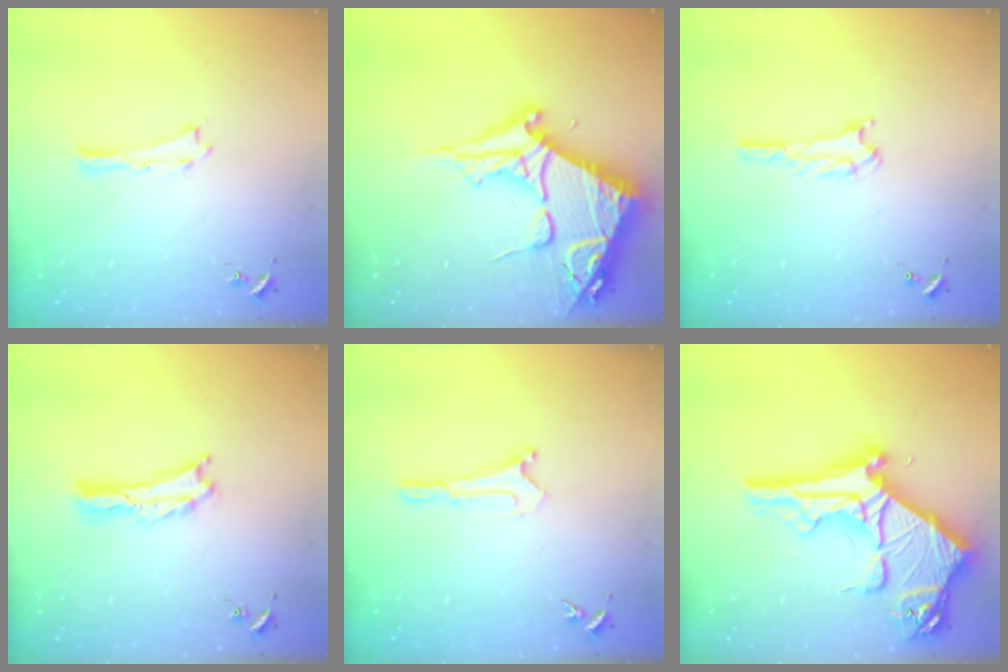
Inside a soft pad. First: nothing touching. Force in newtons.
{"total": 14.3, "press": 14.2, "slide": 1.4}
{"total": 1.8, "press": 1.8, "slide": 0.2}
{"total": 0.7, "press": 0.6, "slide": 0.2}
{"total": 0.0}
{"total": 13.5, "press": 13.4, "slide": 1.4}